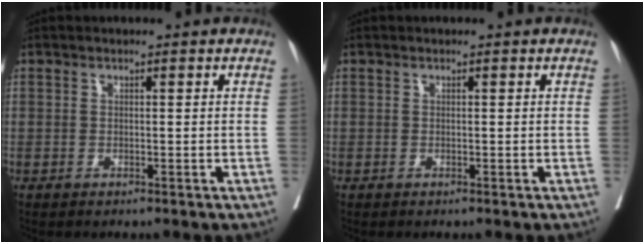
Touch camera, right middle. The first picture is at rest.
{"total": 0.0}